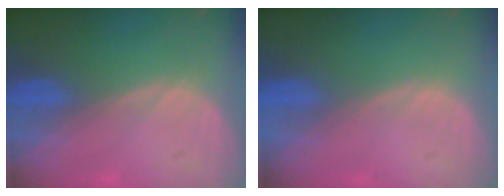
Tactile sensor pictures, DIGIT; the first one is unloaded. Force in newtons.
{"total": 0.0}